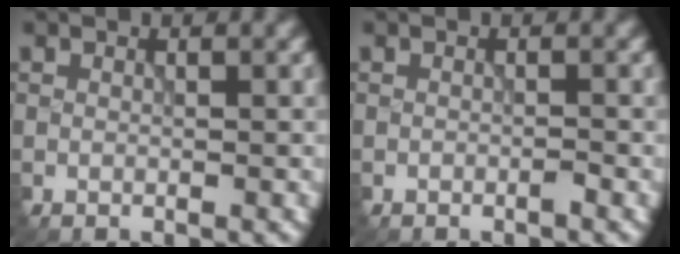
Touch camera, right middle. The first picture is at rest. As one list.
[{"total": 0.6, "force": [-0.6, 0.1, 0.2], "torque": [-0.006, 0.001, -0.011]}]